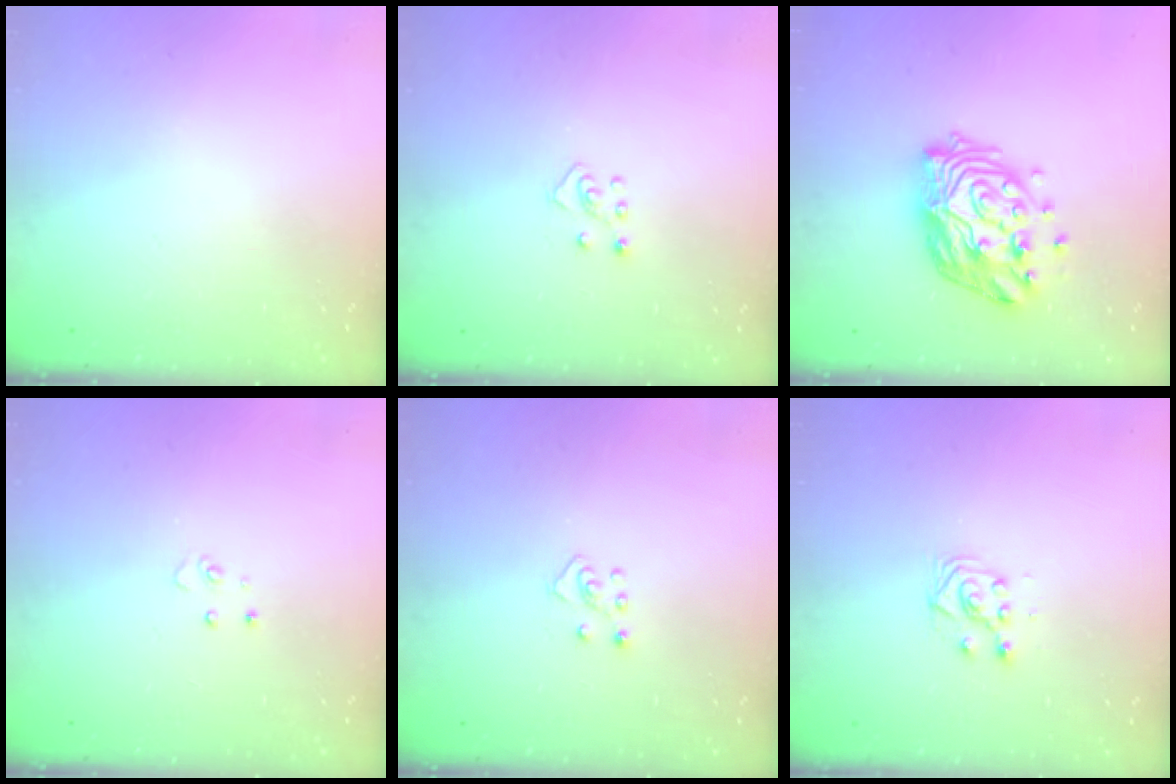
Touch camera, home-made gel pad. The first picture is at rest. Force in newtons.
{"total": 4.6, "press": 4.6, "slide": 0.3}
{"total": 15.0, "press": 14.9, "slide": 1.6}
{"total": 3.6, "press": 3.6, "slide": 0.4}
{"total": 4.6, "press": 4.6, "slide": 0.3}
{"total": 5.7, "press": 5.6, "slide": 0.9}